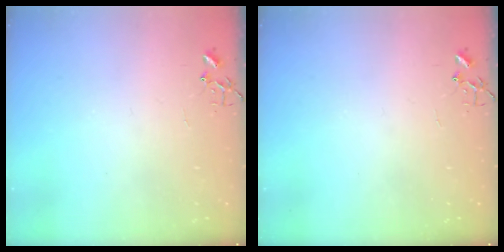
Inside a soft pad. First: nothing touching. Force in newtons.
{"total": 0.0}